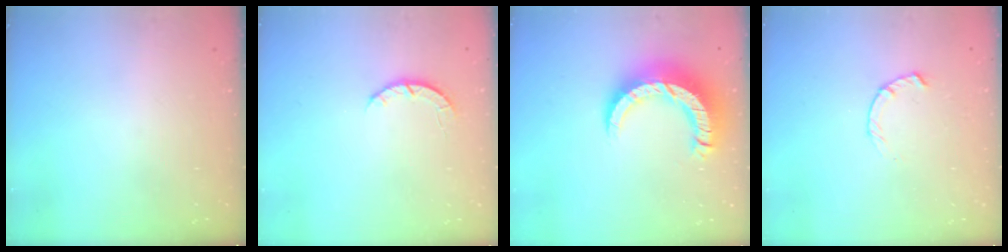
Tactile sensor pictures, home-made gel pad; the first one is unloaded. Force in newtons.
{"total": 2.7, "press": 2.6, "slide": 0.4}
{"total": 12.9, "press": 12.9, "slide": 1.3}
{"total": 1.8, "press": 1.8, "slide": 0.3}